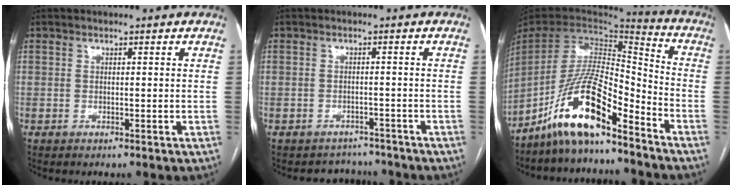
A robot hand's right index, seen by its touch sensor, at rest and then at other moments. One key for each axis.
{"total": 3.7, "fx": -3.3, "fy": 1.5, "fz": -0.8, "tx": 0.011, "ty": 0.016, "tz": -0.047}
{"total": 14.4, "fx": -10.3, "fy": 2.3, "fz": 9.7, "tx": -0.193, "ty": 0.012, "tz": -0.191}